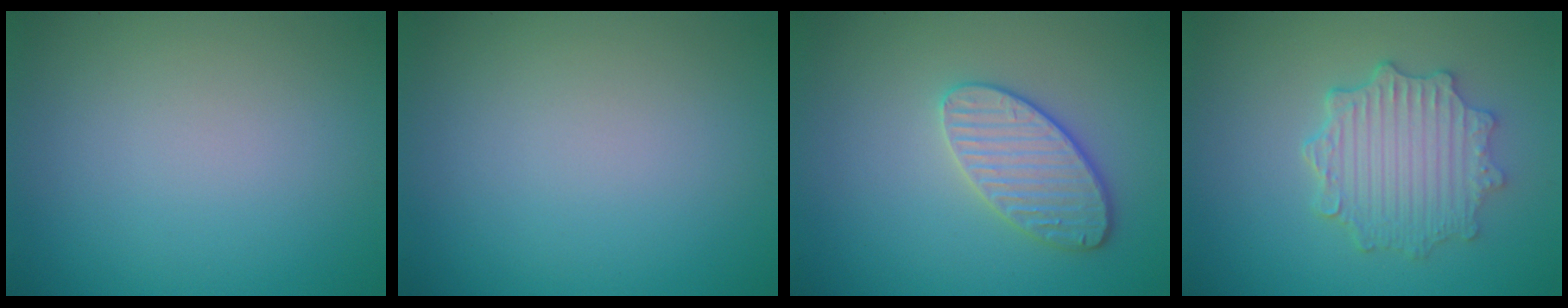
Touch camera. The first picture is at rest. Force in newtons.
{"total": 0.0}
{"total": 3.5, "press": 3.4, "slide": 1.1}
{"total": 4.7, "press": 3.9, "slide": 2.6}